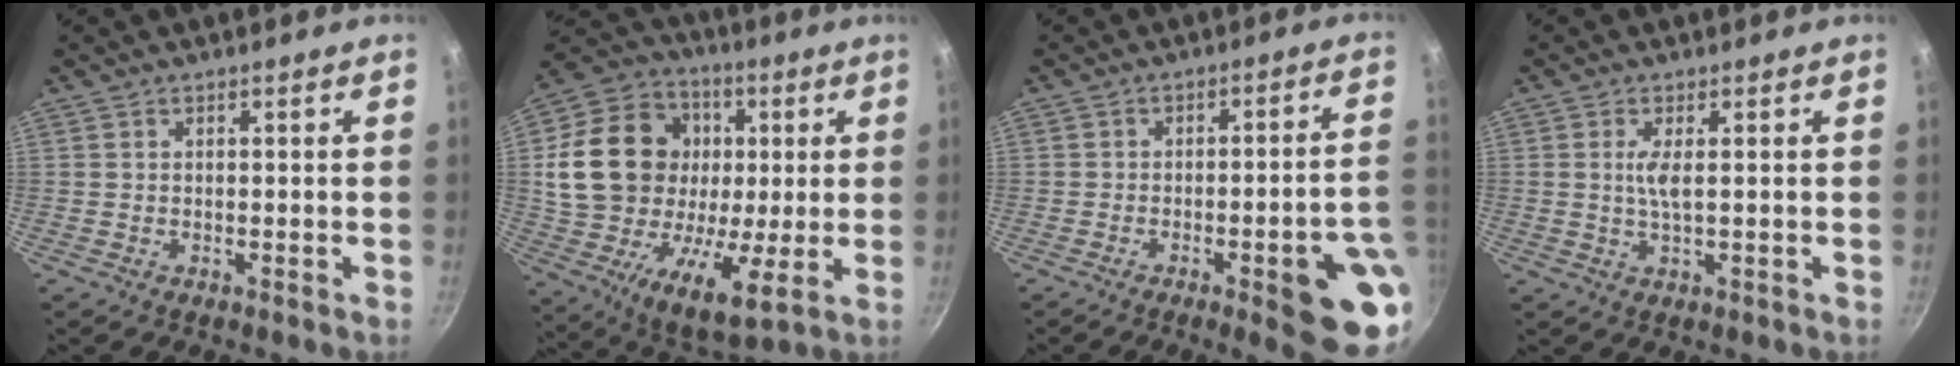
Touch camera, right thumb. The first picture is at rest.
{"total": 25.1, "force": [3.7, 18.2, 16.9], "torque": [-0.269, -0.005, 0.059]}
{"total": 14.9, "force": [-5.5, 3.4, 13.4], "torque": [-0.124, 0.032, -0.068]}
{"total": 3.2, "force": [0.6, 0.7, 3.1], "torque": [-0.067, -0.003, 0.012]}